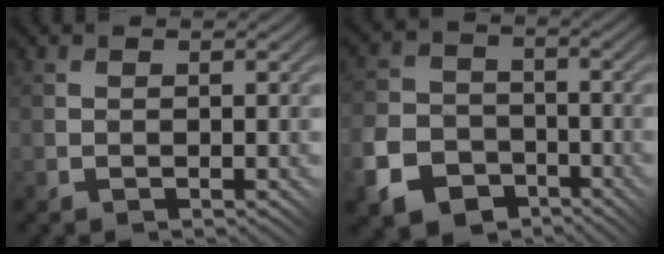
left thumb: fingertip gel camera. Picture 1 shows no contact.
{"total": 8.5, "force": [-4.5, 6.2, 3.8], "torque": [-0.102, -0.021, -0.091]}